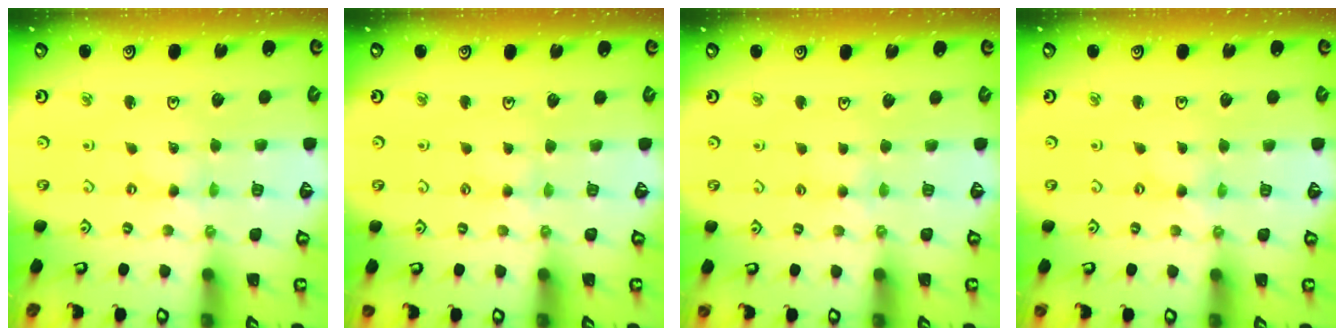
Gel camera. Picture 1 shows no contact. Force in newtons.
{"total": 1.9, "press": 1.9, "slide": 0.3}
{"total": 4.0, "press": 4.0, "slide": 0.6}
{"total": 0.0}